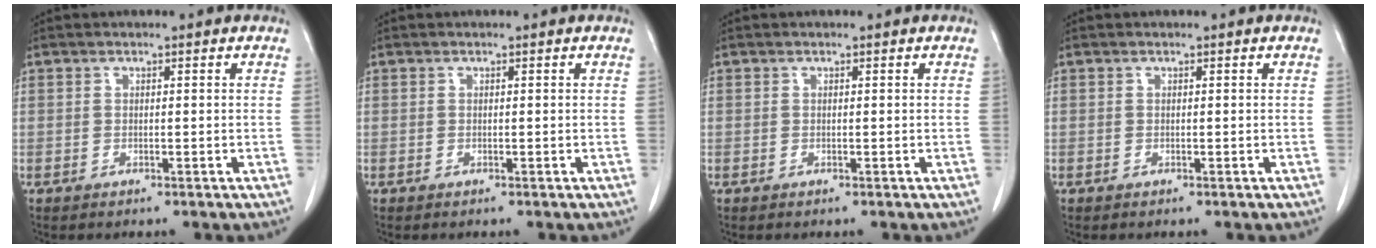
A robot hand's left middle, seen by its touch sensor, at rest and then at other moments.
{"total": 0.0}
{"total": 0.0}
{"total": 0.0}